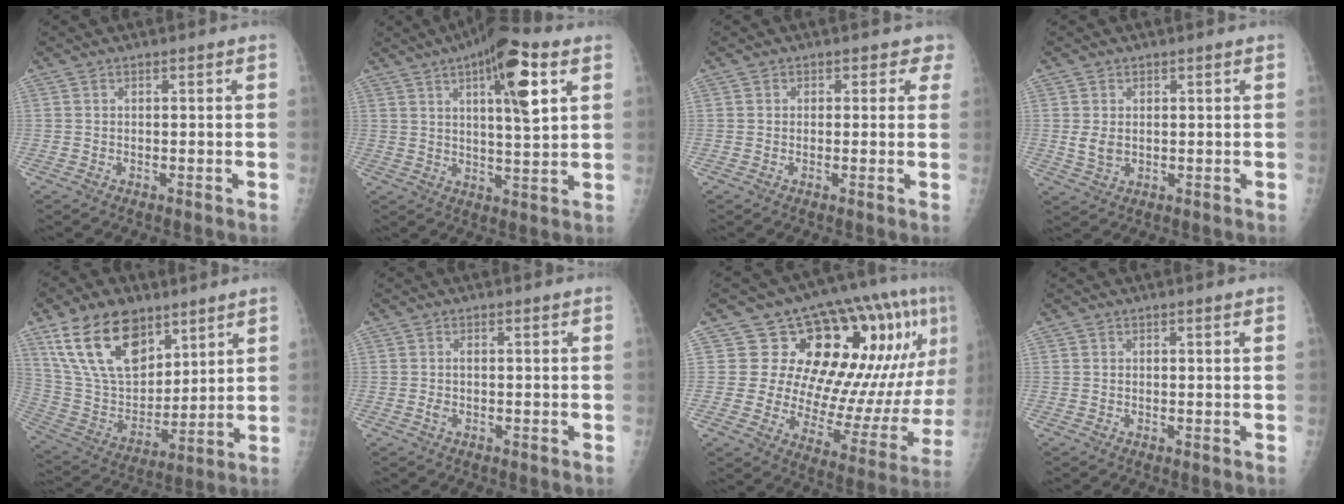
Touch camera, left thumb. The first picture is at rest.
{"total": 13.4, "force": [5.8, 3.4, 11.6], "torque": [-0.168, -0.014, 0.086]}
{"total": 2.4, "force": [1.2, 2.1, -0.1], "torque": [0.042, -0.001, -0.002]}
{"total": 3.2, "force": [0.3, 2.5, 2.0], "torque": [-0.026, -0.006, 0.012]}
{"total": 19.2, "force": [11.5, 10.9, 10.8], "torque": [-0.154, -0.047, 0.224]}
{"total": 1.0, "force": [-0.2, 0.3, 0.9], "torque": [-0.028, 0.007, -0.002]}
{"total": 23.4, "force": [9.2, 11.3, 18.3], "torque": [-0.194, -0.021, 0.145]}
{"total": 0.5, "force": [0.4, 0.1, 0.3], "torque": [0.002, -0.001, 0.005]}